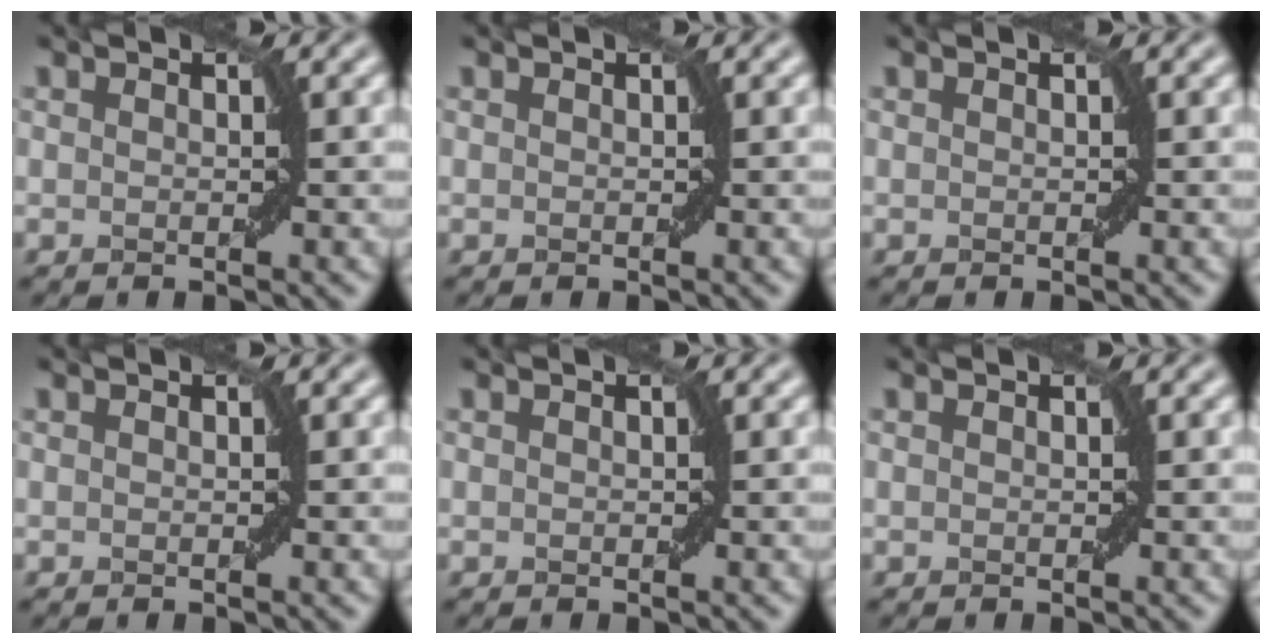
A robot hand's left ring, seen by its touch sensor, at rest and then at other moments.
{"total": 0.0}
{"total": 0.0}
{"total": 0.0}
{"total": 0.0}
{"total": 0.0}